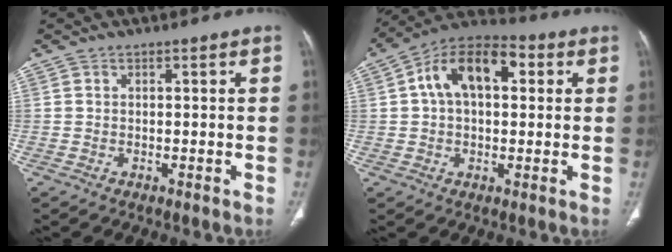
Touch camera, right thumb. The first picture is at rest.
{"total": 14.0, "force": [3.3, 8.7, 10.5], "torque": [-0.151, 0.030, 0.044]}